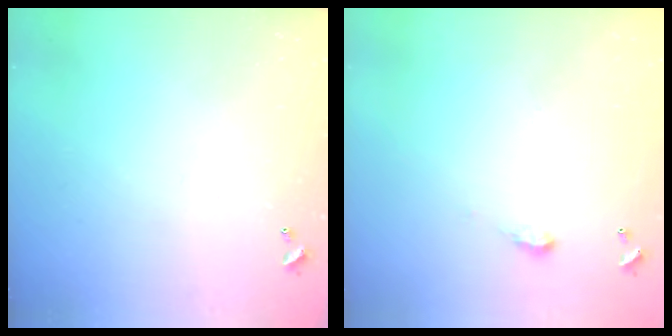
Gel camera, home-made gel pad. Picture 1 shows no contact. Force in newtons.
{"total": 2.0, "press": 2.0, "slide": 0.3}